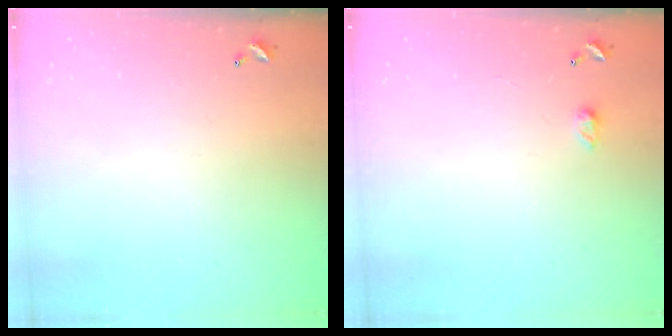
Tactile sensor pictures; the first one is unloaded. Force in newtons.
{"total": 3.8, "press": 3.8, "slide": 0.4}